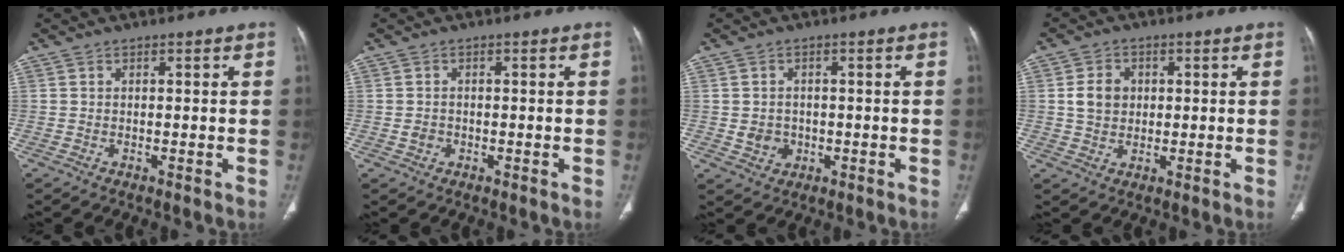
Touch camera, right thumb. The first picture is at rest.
{"total": 1.3, "force": [-0.4, 1.1, 0.6], "torque": [-0.006, 0.003, -0.006]}
{"total": 3.4, "force": [-0.5, 3.1, 1.5], "torque": [-0.012, 0.002, 0.001]}
{"total": 5.1, "force": [0.8, 4.2, 2.7], "torque": [-0.032, 0.000, 0.014]}